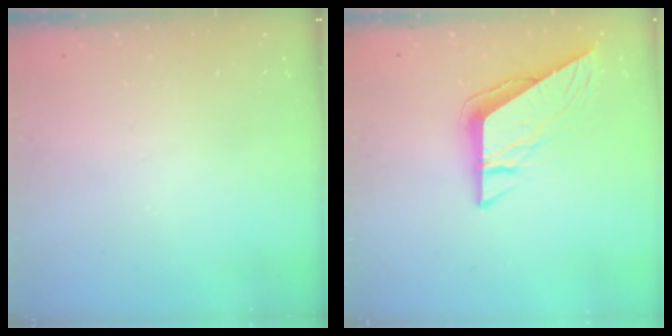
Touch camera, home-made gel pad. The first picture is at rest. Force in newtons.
{"total": 8.8, "press": 8.7, "slide": 0.8}